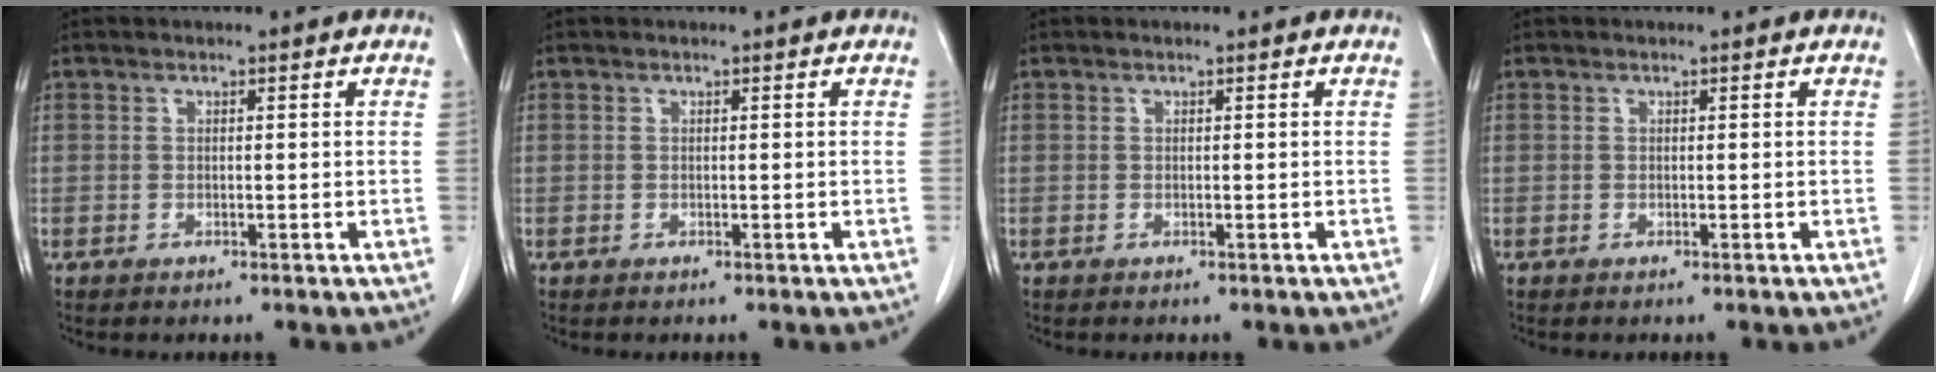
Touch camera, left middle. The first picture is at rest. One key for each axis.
{"total": 0.0}
{"total": 0.0}
{"total": 0.0}